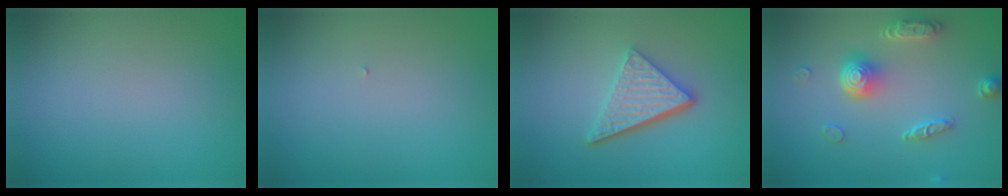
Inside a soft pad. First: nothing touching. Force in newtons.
{"total": 0.0}
{"total": 4.8, "press": 3.4, "slide": 3.4}
{"total": 4.6, "press": 3.6, "slide": 2.9}